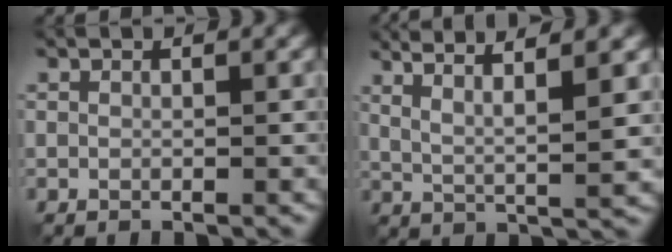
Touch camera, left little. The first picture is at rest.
{"total": 6.1, "force": [3.6, 1.0, 4.8], "torque": [-0.091, 0.007, 0.061]}